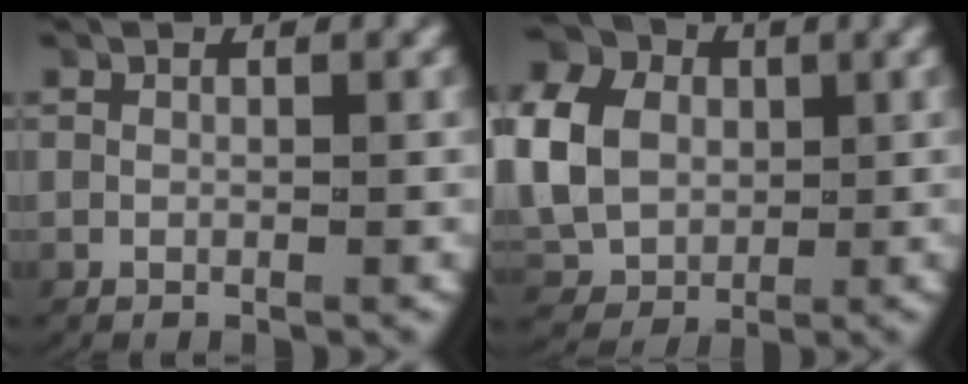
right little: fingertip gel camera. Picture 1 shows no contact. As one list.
[{"total": 8.9, "force": [0.8, 7.7, 4.4], "torque": [-0.113, -0.018, 0.018]}]